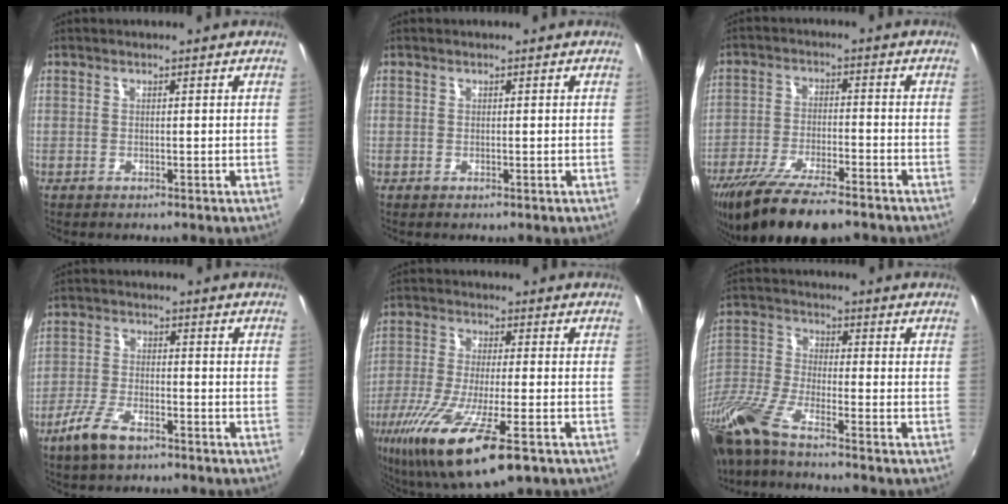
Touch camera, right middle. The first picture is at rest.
{"total": 0.0}
{"total": 14.6, "force": [-11.4, 3.3, 8.4], "torque": [-0.178, -0.034, -0.197]}
{"total": 6.7, "force": [-4.5, 2.5, 4.3], "torque": [-0.107, -0.008, -0.089]}
{"total": 18.1, "force": [-9.6, 3.7, 14.9], "torque": [-0.308, -0.065, -0.171]}
{"total": 13.0, "force": [-10.0, 1.2, 8.2], "torque": [-0.188, -0.032, -0.200]}